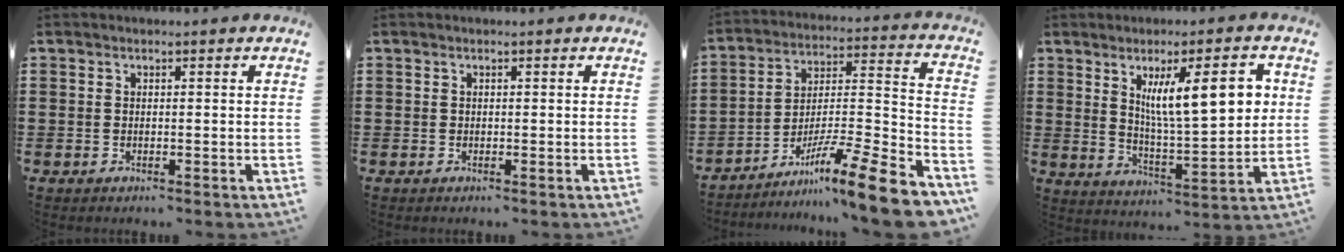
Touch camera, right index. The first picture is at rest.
{"total": 0.0}
{"total": 12.5, "force": [-9.1, 0.6, 8.5], "torque": [-0.117, 0.018, -0.167]}
{"total": 11.9, "force": [3.9, 3.2, 10.8], "torque": [-0.176, -0.001, 0.059]}